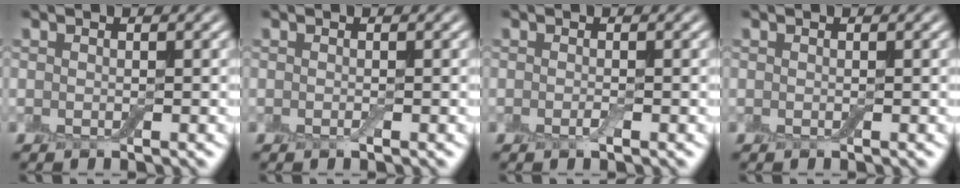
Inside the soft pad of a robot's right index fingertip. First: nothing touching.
{"total": 0.0}
{"total": 0.7, "force": [-0.3, 0.1, 0.6], "torque": [-0.013, -0.003, -0.007]}
{"total": 0.0}